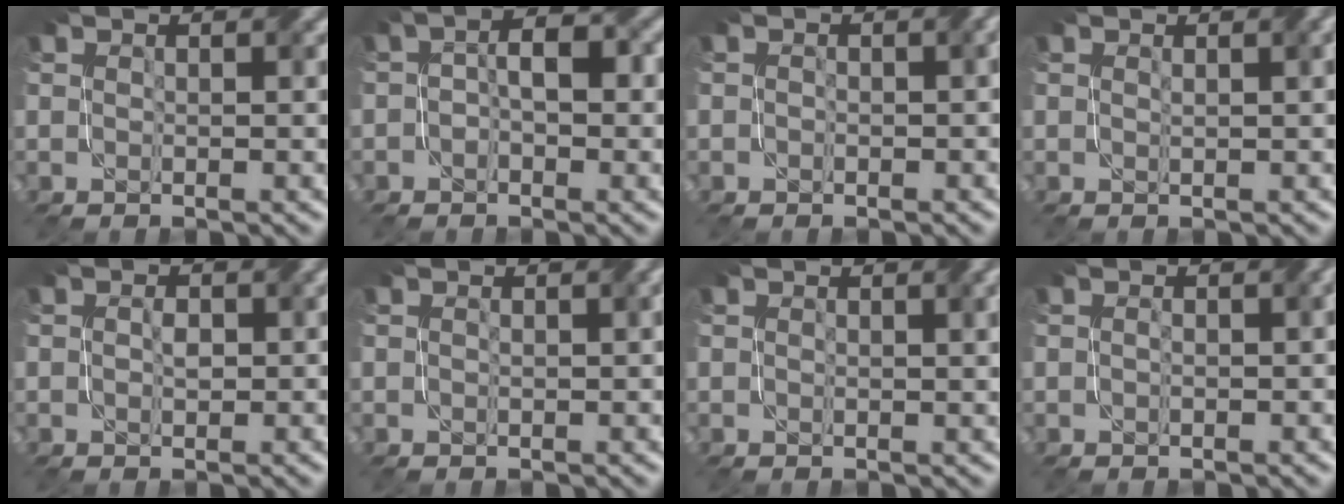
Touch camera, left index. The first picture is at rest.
{"total": 3.6, "force": [-0.3, 2.2, 2.8], "torque": [-0.040, 0.007, -0.011]}
{"total": 2.5, "force": [-0.9, 1.2, 2.0], "torque": [-0.023, -0.003, -0.012]}
{"total": 1.2, "force": [0.5, 0.0, 1.1], "torque": [-0.017, 0.003, 0.008]}
{"total": 1.4, "force": [-0.3, 0.9, 1.1], "torque": [-0.016, 0.000, -0.005]}
{"total": 1.5, "force": [-0.3, 0.5, 1.4], "torque": [-0.018, -0.004, -0.002]}
{"total": 1.9, "force": [0.5, 0.5, 1.8], "torque": [-0.029, 0.003, 0.006]}
{"total": 2.3, "force": [-0.9, 0.9, 1.9], "torque": [-0.028, -0.006, -0.011]}